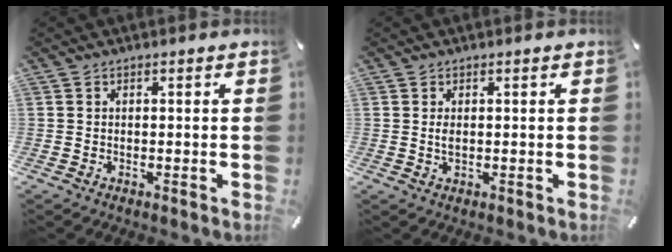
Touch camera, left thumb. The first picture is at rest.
{"total": 1.4, "force": [0.2, 0.6, 1.2], "torque": [-0.035, -0.002, 0.000]}